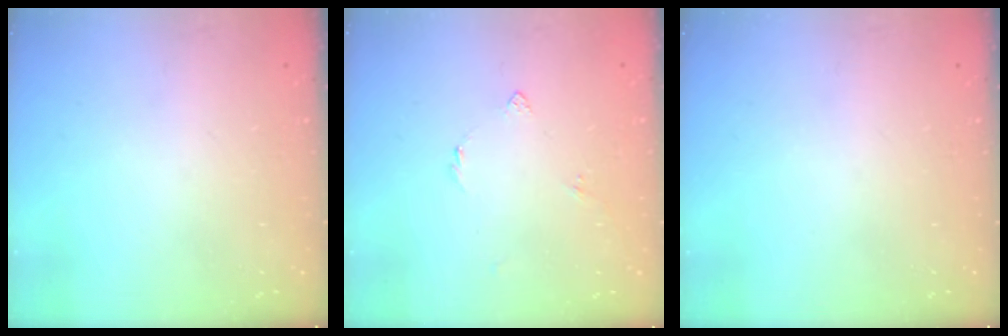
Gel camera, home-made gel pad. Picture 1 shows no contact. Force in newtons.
{"total": 2.6, "press": 2.5, "slide": 0.7}
{"total": 0.0}